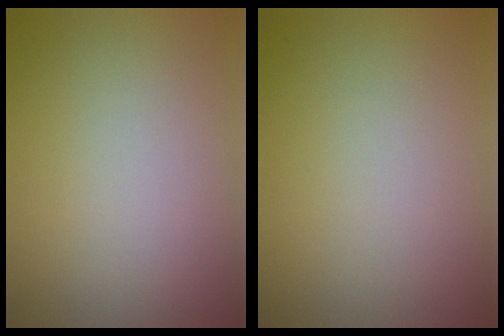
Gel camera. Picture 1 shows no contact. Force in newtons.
{"total": 0.0}